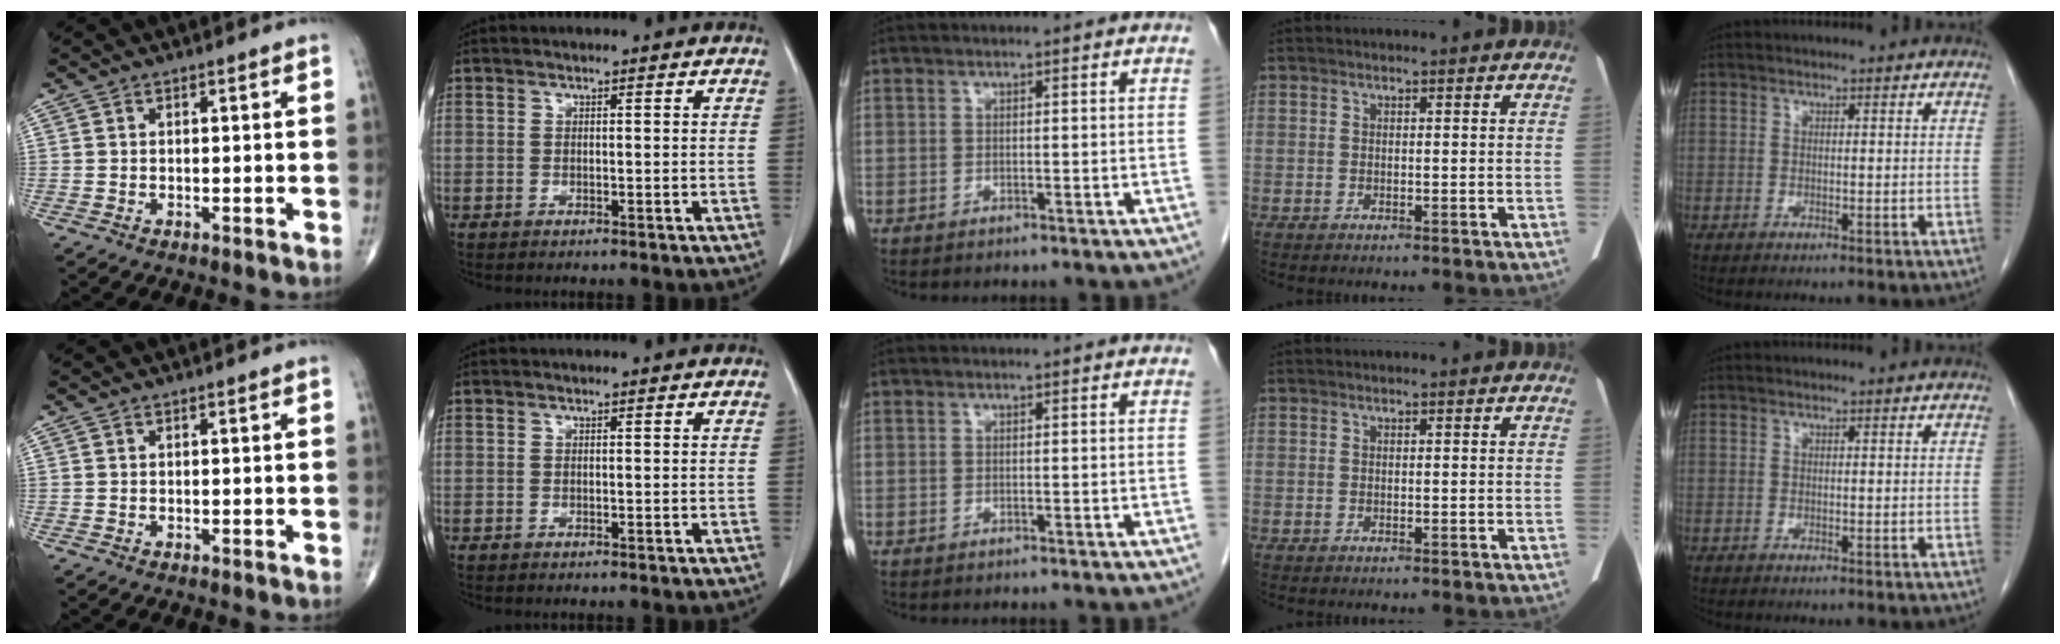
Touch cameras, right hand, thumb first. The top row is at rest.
{}